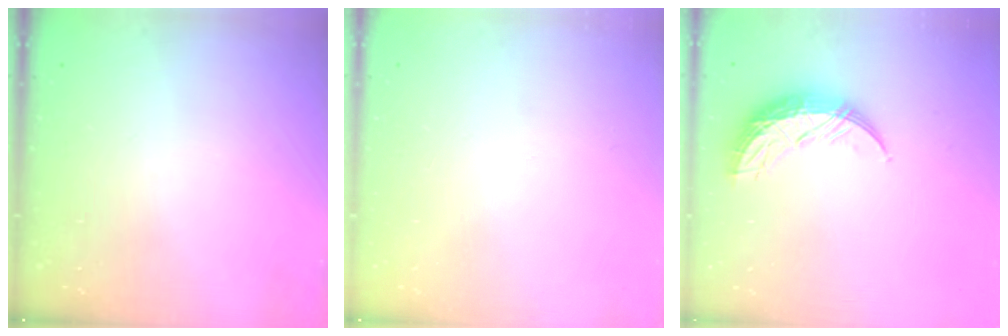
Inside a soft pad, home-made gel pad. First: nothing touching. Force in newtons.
{"total": 0.0}
{"total": 10.5, "press": 10.5, "slide": 0.8}